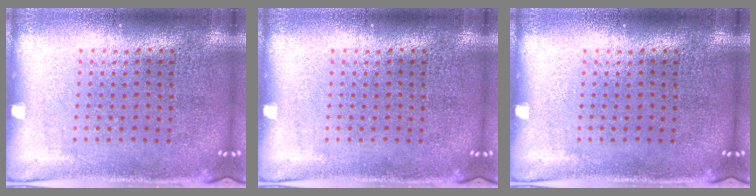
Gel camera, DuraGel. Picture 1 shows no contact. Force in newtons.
{"total": 0.0}
{"total": 0.0}